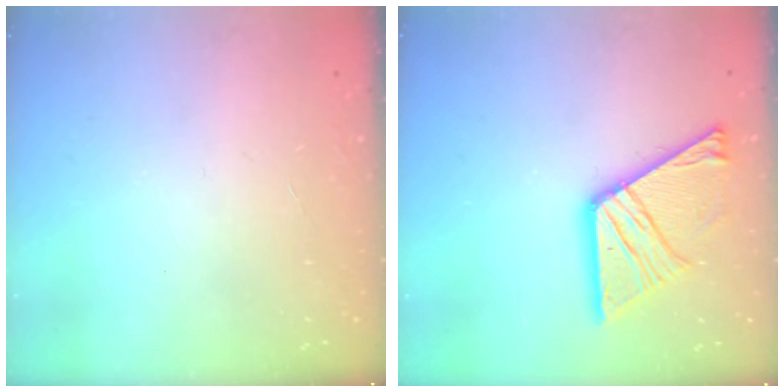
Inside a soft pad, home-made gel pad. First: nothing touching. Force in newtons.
{"total": 17.3, "press": 17.2, "slide": 1.8}